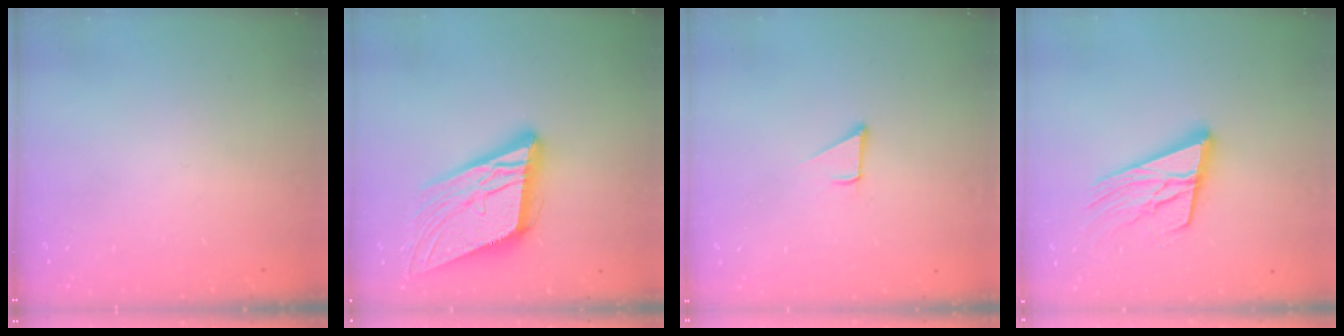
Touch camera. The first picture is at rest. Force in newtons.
{"total": 18.8, "press": 18.5, "slide": 3.5}
{"total": 1.9, "press": 1.9, "slide": 0.1}
{"total": 18.2, "press": 17.7, "slide": 4.2}